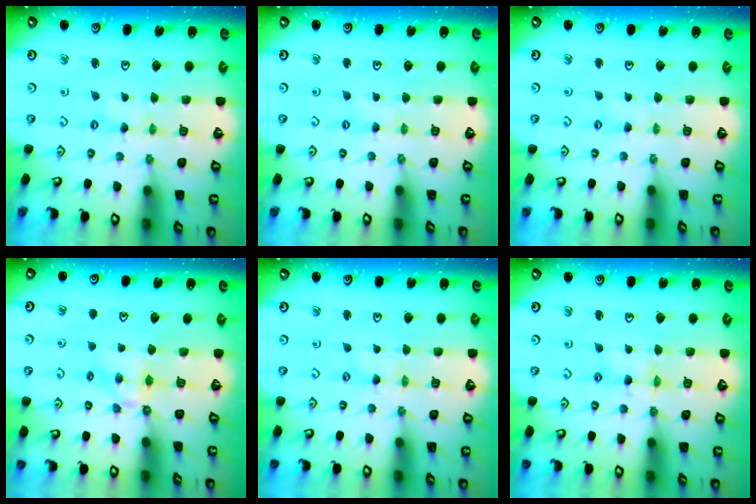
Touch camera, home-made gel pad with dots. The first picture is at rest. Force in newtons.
{"total": 1.9, "press": 1.9, "slide": 0.4}
{"total": 1.5, "press": 1.5, "slide": 0.3}
{"total": 4.6, "press": 4.5, "slide": 0.8}
{"total": 0.0}
{"total": 1.7, "press": 1.7, "slide": 0.2}